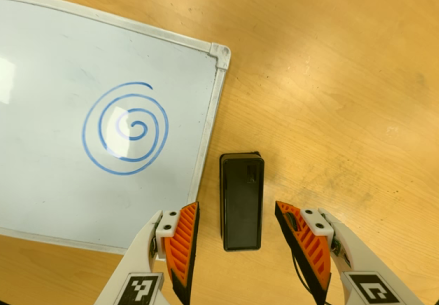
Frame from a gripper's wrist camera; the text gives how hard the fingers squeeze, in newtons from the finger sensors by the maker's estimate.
{"total": 0.0}